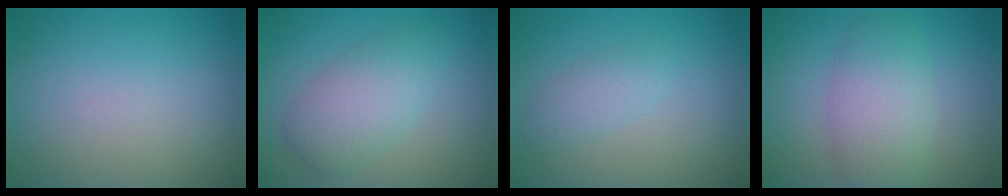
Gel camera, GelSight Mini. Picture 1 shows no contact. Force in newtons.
{"total": 4.5, "press": 4.5, "slide": 0.2}
{"total": 1.8, "press": 1.8, "slide": 0.0}
{"total": 4.9, "press": 4.9, "slide": 0.2}